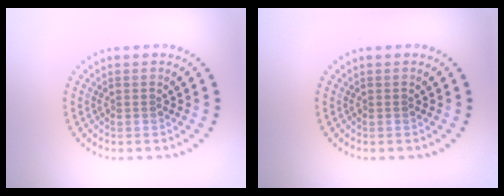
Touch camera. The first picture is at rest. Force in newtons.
{"total": 0.0}